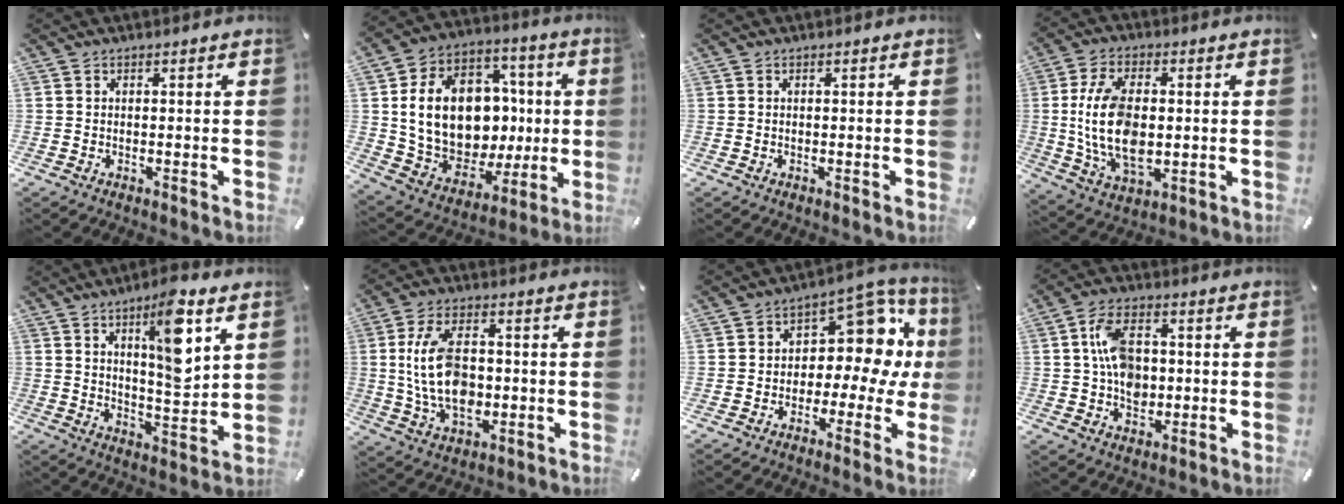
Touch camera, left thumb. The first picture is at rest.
{"total": 20.1, "force": [2.1, 15.8, 12.3], "torque": [-0.241, -0.009, 0.052]}
{"total": 0.0}
{"total": 14.5, "force": [0.5, 8.7, 11.6], "torque": [-0.257, -0.008, 0.007]}
{"total": 13.2, "force": [6.3, 3.8, 10.9], "torque": [-0.155, -0.037, 0.098]}
{"total": 13.6, "force": [0.1, 8.8, 10.4], "torque": [-0.214, 0.002, 0.001]}
{"total": 10.8, "force": [2.2, 7.0, 7.9], "torque": [-0.098, -0.012, 0.036]}
{"total": 9.5, "force": [0.4, 6.8, 6.6], "torque": [-0.115, 0.005, 0.008]}